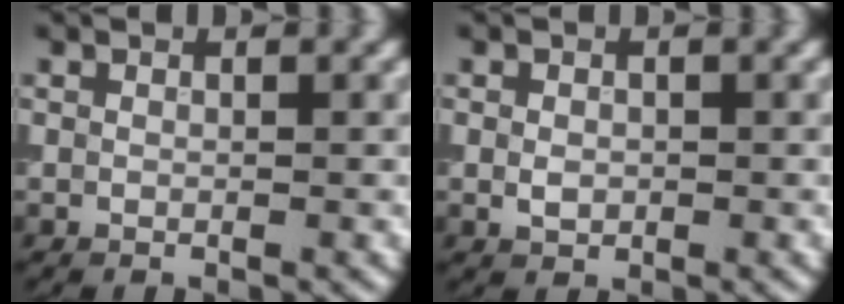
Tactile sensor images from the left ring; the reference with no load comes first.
{"total": 1.3, "force": [-0.1, 1.0, 0.8], "torque": [-0.015, -0.002, -0.003]}